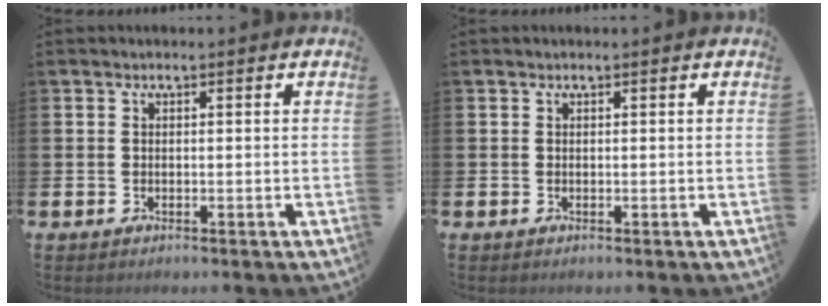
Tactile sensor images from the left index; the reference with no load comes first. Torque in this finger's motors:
{"motor_torque": [0.10, 0.02, 0.00, -0.01]}